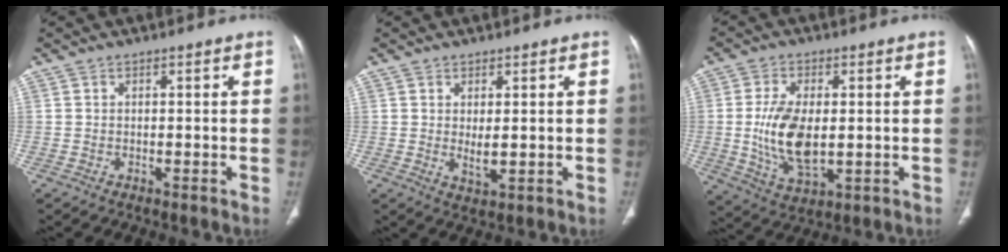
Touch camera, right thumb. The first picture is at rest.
{"total": 3.2, "force": [0.2, 1.1, 2.9], "torque": [-0.050, -0.012, 0.010]}
{"total": 12.5, "force": [-0.1, 6.7, 10.6], "torque": [-0.202, -0.012, 0.008]}